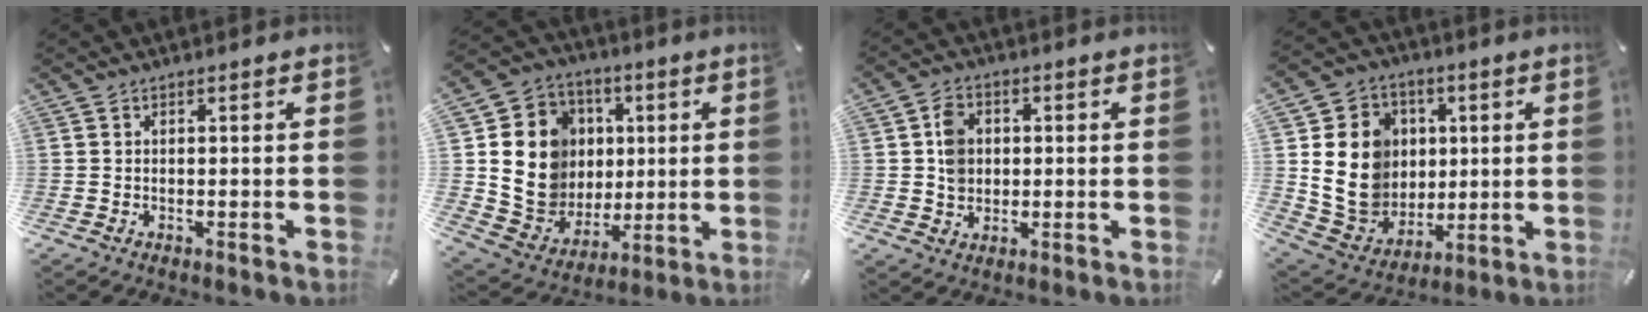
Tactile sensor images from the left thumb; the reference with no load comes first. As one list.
[{"total": 15.8, "force": [1.9, 14.8, 5.4], "torque": [-0.101, -0.011, 0.055]}, {"total": 6.1, "force": [0.4, 5.2, 3.1], "torque": [-0.048, 0.007, 0.007]}, {"total": 16.8, "force": [2.2, 15.0, 7.1], "torque": [-0.146, -0.006, 0.053]}]